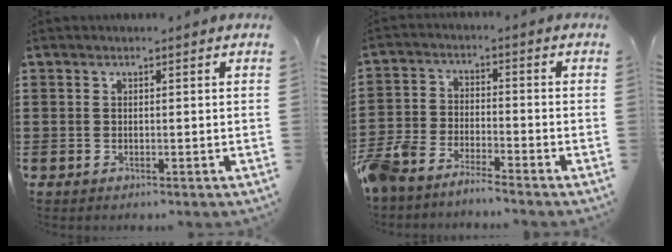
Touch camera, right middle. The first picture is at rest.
{"total": 5.8, "force": [-5.8, 0.2, 0.8], "torque": [-0.046, -0.005, -0.123]}